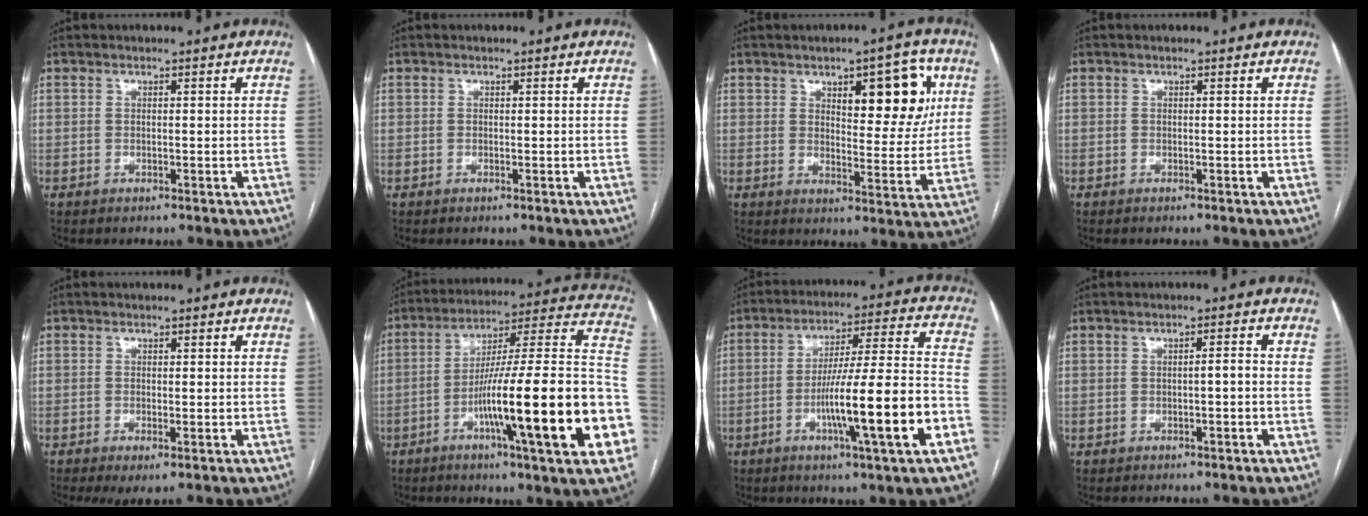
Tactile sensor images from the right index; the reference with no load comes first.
{"total": 0.0}
{"total": 10.9, "force": [4.4, 3.9, 9.1], "torque": [-0.113, 0.010, 0.063]}
{"total": 0.0}
{"total": 2.5, "force": [-1.0, 0.7, 2.2], "torque": [-0.033, -0.004, -0.012]}
{"total": 27.3, "force": [-8.0, 1.4, 26.0], "torque": [-0.302, 0.002, -0.128]}
{"total": 16.7, "force": [-6.0, 0.0, 15.6], "torque": [-0.250, 0.001, -0.092]}
{"total": 1.4, "force": [-0.4, 0.2, 1.3], "torque": [-0.019, 0.003, -0.006]}